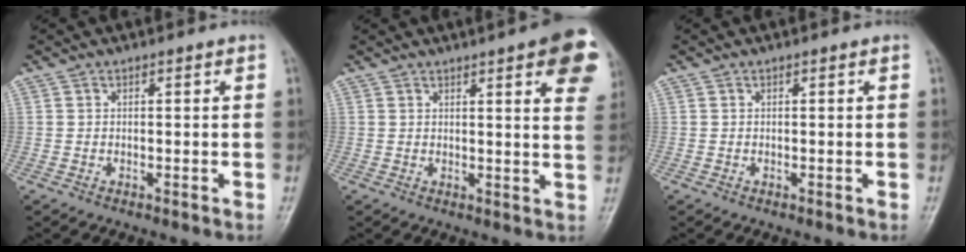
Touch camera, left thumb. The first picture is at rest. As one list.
[{"total": 12.0, "force": [5.7, 2.6, 10.2], "torque": [-0.098, -0.015, 0.060]}, {"total": 0.0}]